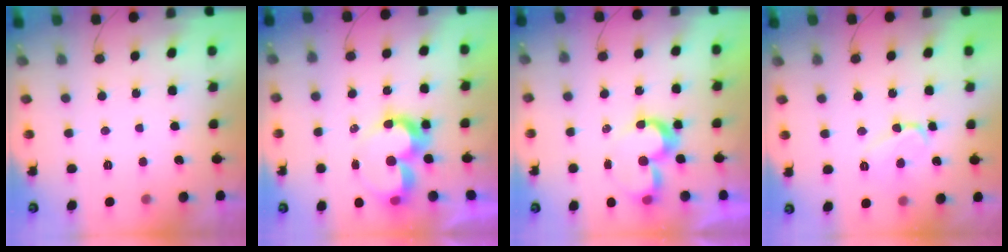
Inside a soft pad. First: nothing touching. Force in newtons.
{"total": 11.1, "press": 11.0, "slide": 1.0}
{"total": 8.7, "press": 8.7, "slide": 0.1}
{"total": 9.1, "press": 9.0, "slide": 1.1}